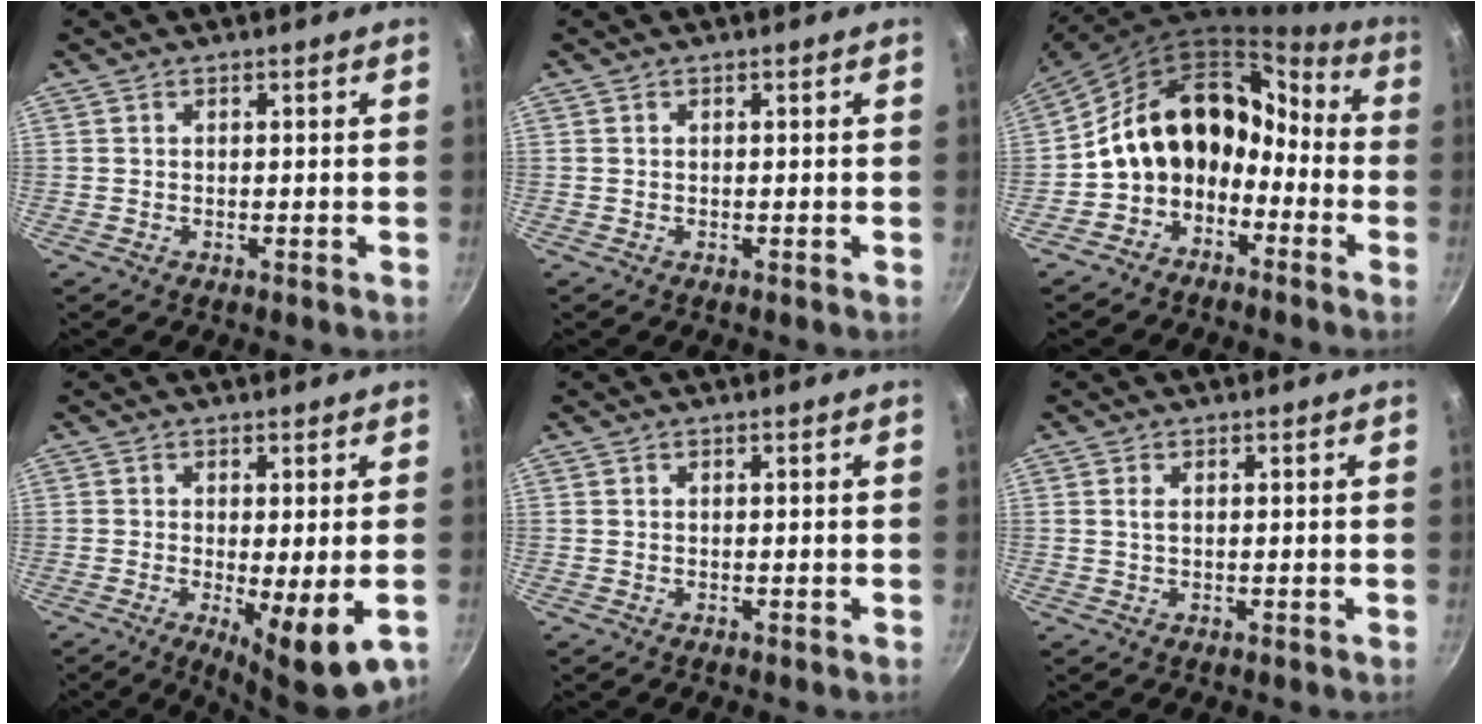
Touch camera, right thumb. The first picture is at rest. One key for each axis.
{"total": 0.0}
{"total": 16.7, "fx": -4.8, "fy": 12.8, "fz": 9.6, "tx": -0.135, "ty": 0.090, "tz": -0.095}
{"total": 8.7, "fx": -1.7, "fy": 2.0, "fz": 8.3, "tx": -0.117, "ty": -0.015, "tz": -0.015}
{"total": 0.0}
{"total": 1.2, "fx": 0.2, "fy": 0.5, "fz": 1.0, "tx": -0.020, "ty": 0.001, "tz": 0.004}